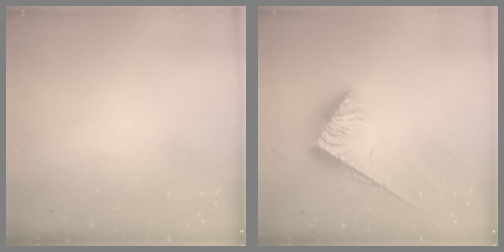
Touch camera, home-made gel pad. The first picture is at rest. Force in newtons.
{"total": 3.8, "press": 3.8, "slide": 0.6}